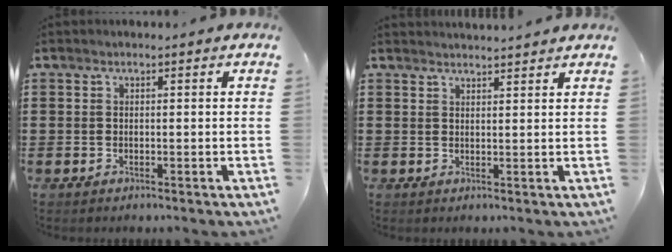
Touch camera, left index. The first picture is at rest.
{"total": 2.0, "force": [2.0, 0.0, -0.2], "torque": [-0.001, -0.003, 0.039]}